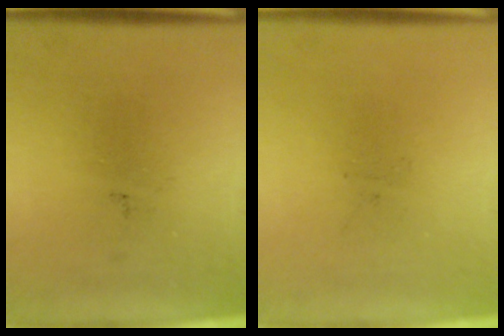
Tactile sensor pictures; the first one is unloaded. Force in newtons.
{"total": 0.0}